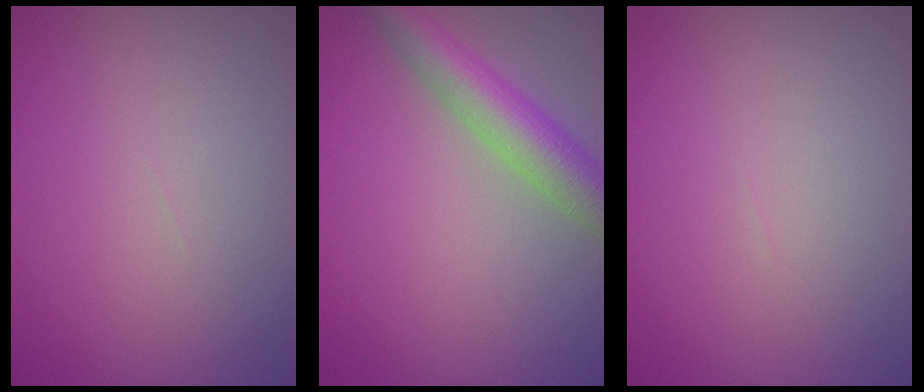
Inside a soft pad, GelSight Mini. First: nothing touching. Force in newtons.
{"total": 5.4, "press": 5.4, "slide": 0.3}
{"total": 0.0}